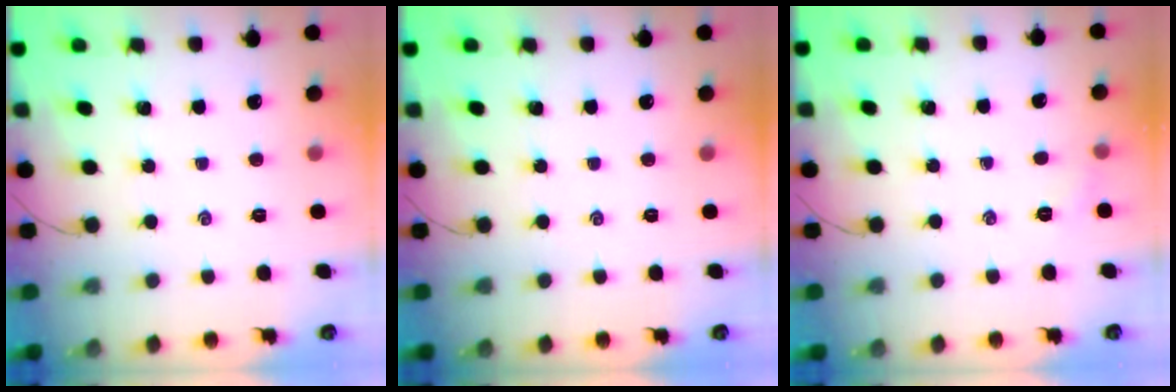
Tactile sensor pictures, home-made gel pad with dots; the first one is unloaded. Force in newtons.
{"total": 0.0}
{"total": 4.4, "press": 4.1, "slide": 1.4}